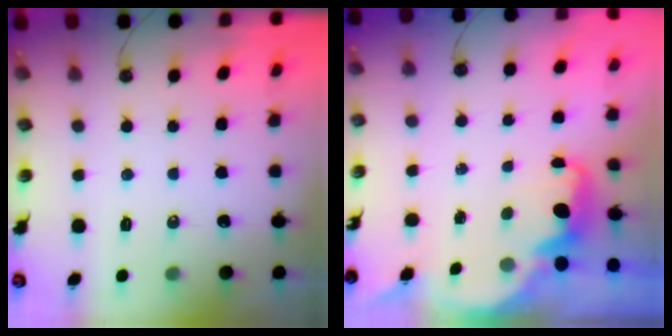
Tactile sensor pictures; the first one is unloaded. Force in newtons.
{"total": 2.3, "press": 2.2, "slide": 0.6}